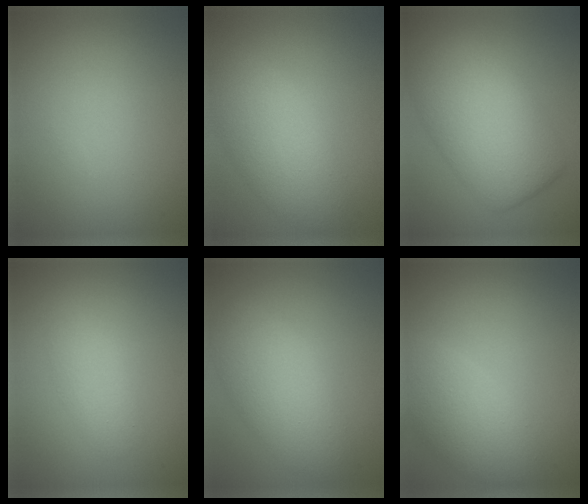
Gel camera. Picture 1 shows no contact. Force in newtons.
{"total": 5.0, "press": 5.0, "slide": 0.3}
{"total": 8.8, "press": 8.8, "slide": 0.4}
{"total": 1.9, "press": 1.9, "slide": 0.0}
{"total": 4.8, "press": 4.8, "slide": 0.1}
{"total": 4.2, "press": 4.2, "slide": 0.5}